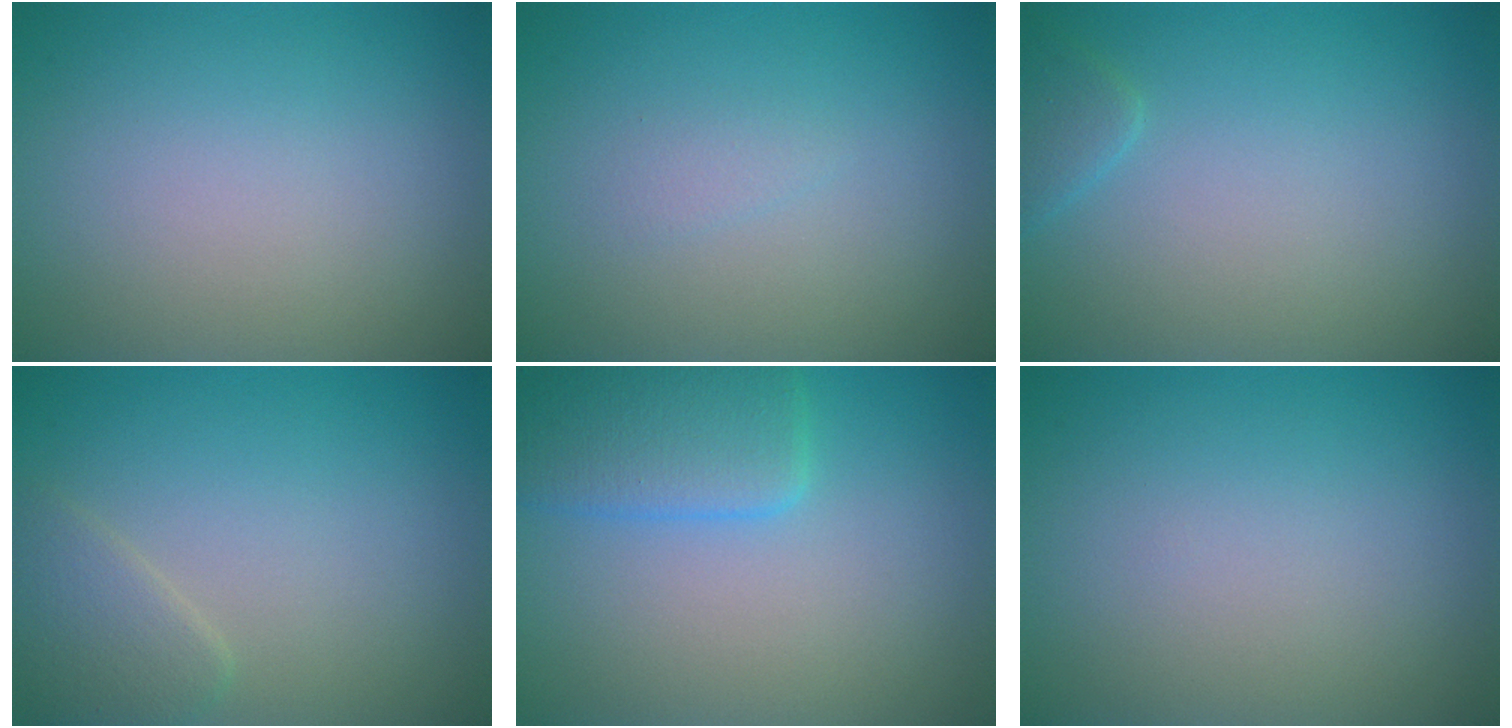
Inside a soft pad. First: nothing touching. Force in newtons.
{"total": 0.7, "press": 0.7, "slide": 0.1}
{"total": 1.4, "press": 1.4, "slide": 0.1}
{"total": 2.2, "press": 2.2, "slide": 0.1}
{"total": 4.5, "press": 4.5, "slide": 0.1}
{"total": 0.0}